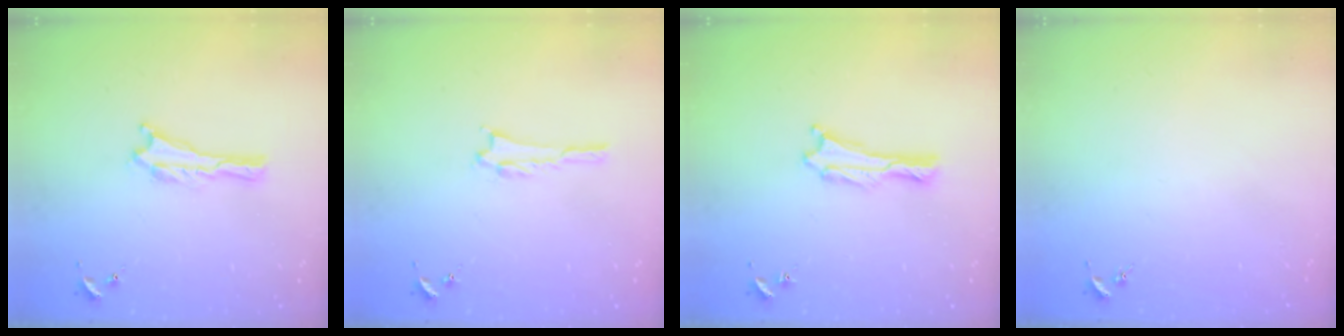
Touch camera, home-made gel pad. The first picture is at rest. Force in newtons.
{"total": 1.0, "press": 1.0, "slide": 0.2}
{"total": 0.6, "press": 0.6, "slide": 0.2}
{"total": 0.0}